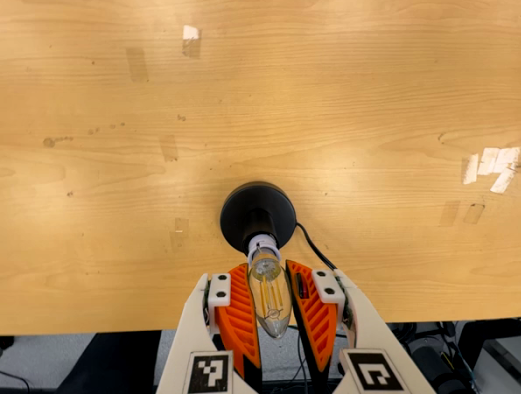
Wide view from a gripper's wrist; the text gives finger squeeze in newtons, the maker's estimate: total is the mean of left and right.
{"total": 12.7, "left": 12.5, "right": 12.8}